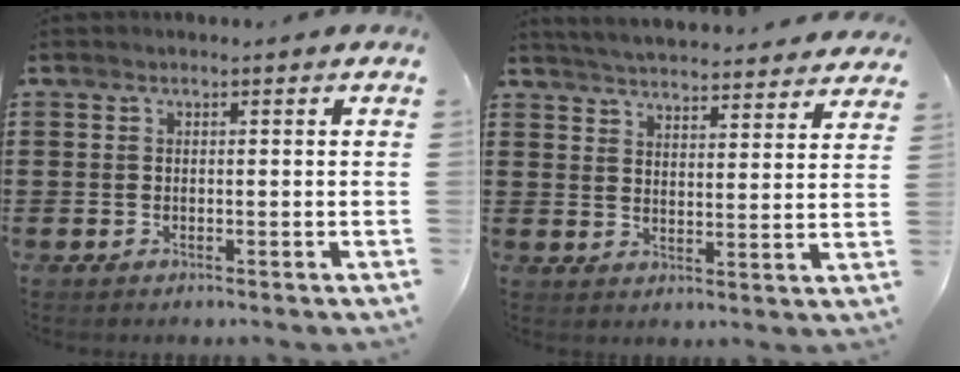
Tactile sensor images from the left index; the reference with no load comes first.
{"total": 4.9, "force": [4.8, -0.2, 0.6], "torque": [-0.031, -0.030, 0.085]}